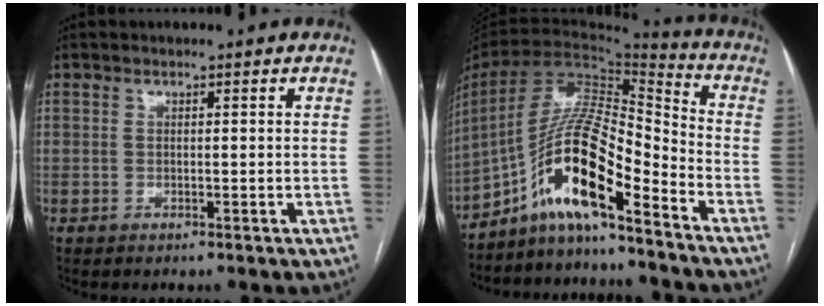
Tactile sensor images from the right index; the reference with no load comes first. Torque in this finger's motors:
{"motor_torque": [1.13, -1.01, 0.32, 0.09]}